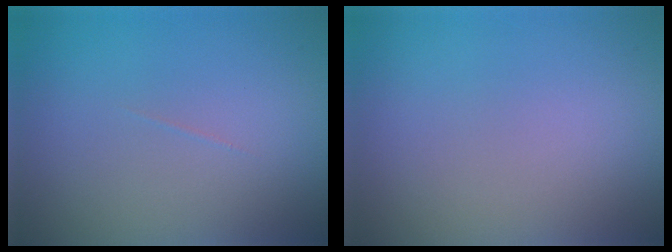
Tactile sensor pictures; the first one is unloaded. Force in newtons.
{"total": 0.0}